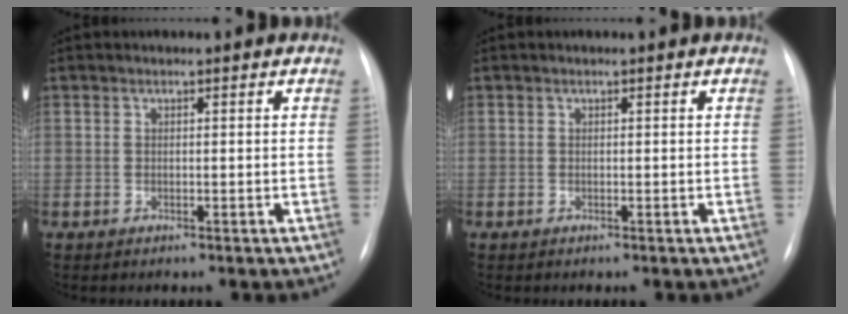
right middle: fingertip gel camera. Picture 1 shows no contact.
{"total": 0.0}